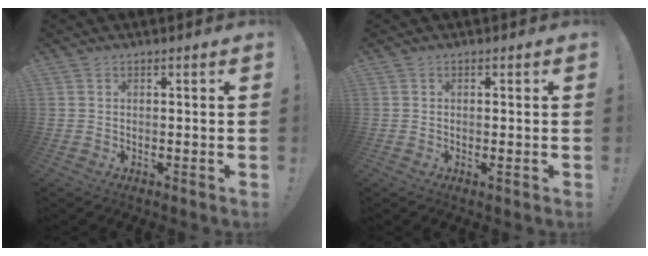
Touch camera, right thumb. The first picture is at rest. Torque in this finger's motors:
{"motor_torque": [-0.19, -0.03, -0.09, 0.21, -0.03]}